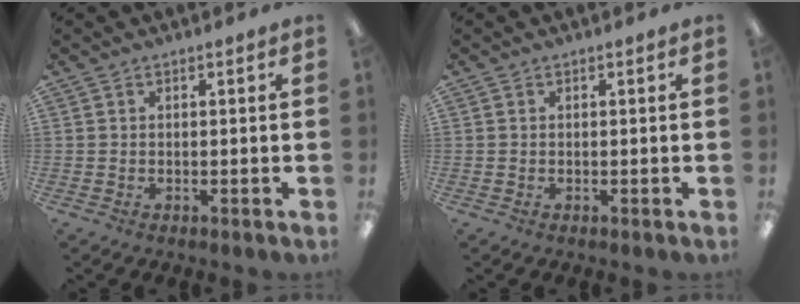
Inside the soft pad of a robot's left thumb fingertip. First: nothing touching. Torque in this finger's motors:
{"motor_torque": [-0.08, 0.08, 0.00, 0.00, 0.00]}